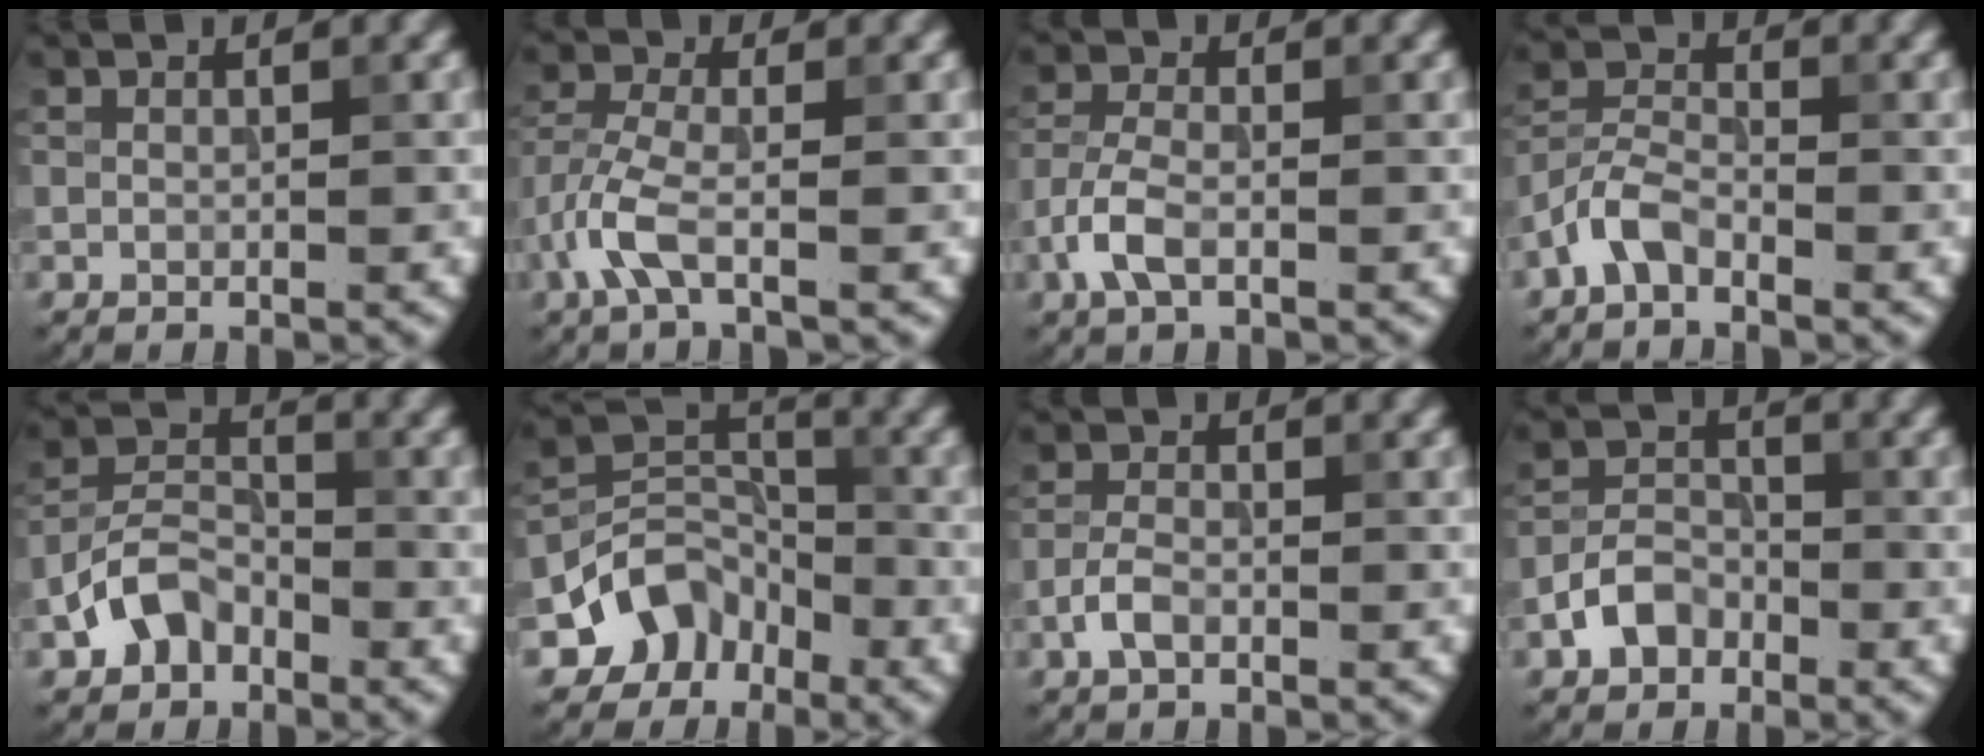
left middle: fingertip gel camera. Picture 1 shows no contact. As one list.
[{"total": 3.9, "force": [-1.9, 1.3, 3.1], "torque": [-0.079, 0.001, -0.051]}, {"total": 3.1, "force": [-1.4, 1.4, 2.4], "torque": [-0.056, 0.001, -0.036]}, {"total": 3.1, "force": [-2.1, 1.4, 1.9], "torque": [-0.038, 0.011, -0.053]}, {"total": 4.3, "force": [-2.5, 2.8, 2.2], "torque": [-0.041, 0.009, -0.056]}, {"total": 5.1, "force": [-2.9, 3.9, 1.5], "torque": [-0.008, 0.006, -0.058]}, {"total": 2.0, "force": [-1.1, 1.0, 1.4], "torque": [-0.028, 0.004, -0.026]}, {"total": 3.4, "force": [-1.9, 2.3, 1.7], "torque": [-0.028, 0.009, -0.041]}]